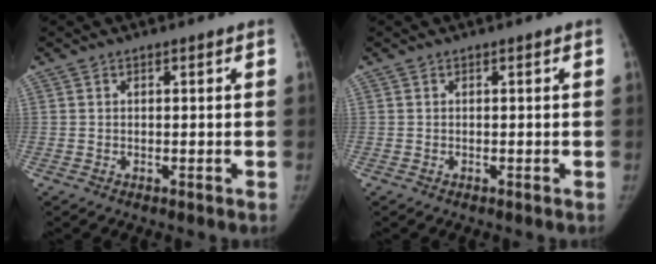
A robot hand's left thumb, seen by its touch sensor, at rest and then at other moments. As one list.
[{"total": 0.0}]